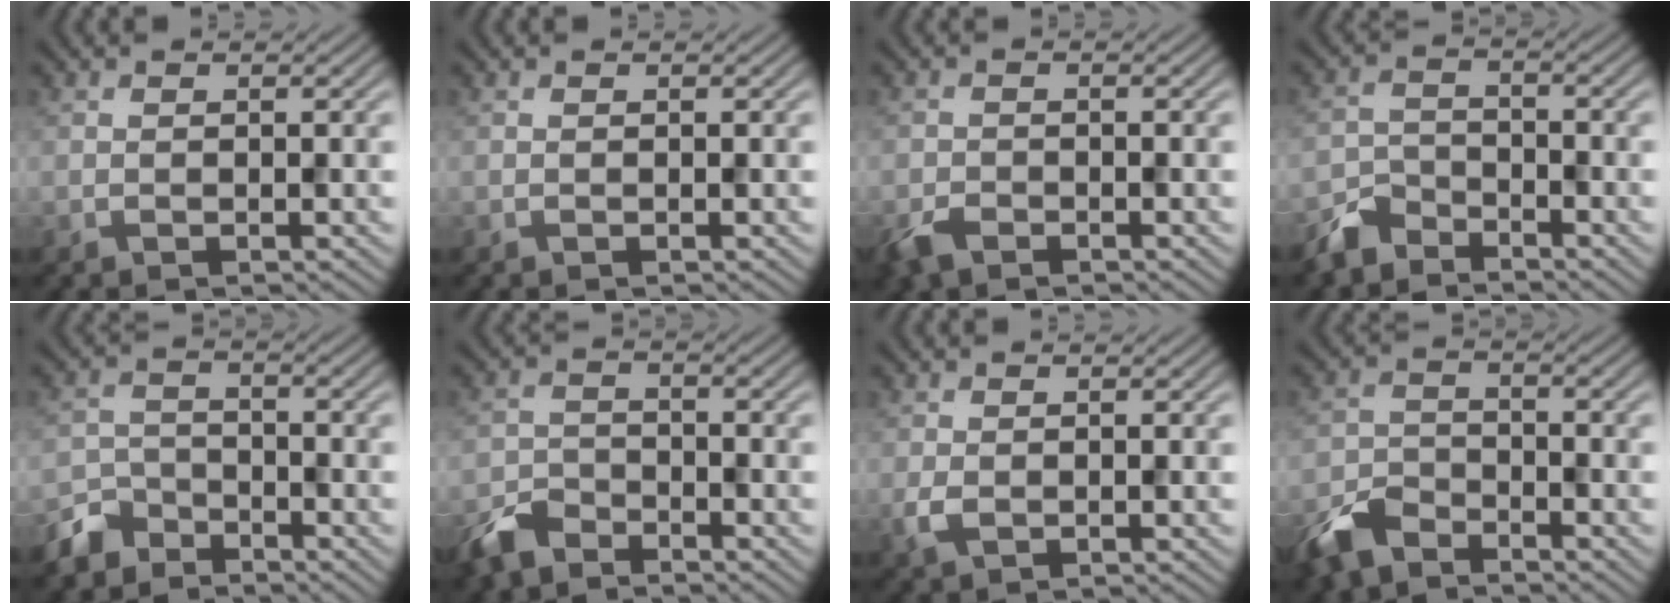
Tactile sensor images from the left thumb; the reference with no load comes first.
{"total": 0.0}
{"total": 2.8, "force": [-2.1, 1.3, 1.4], "torque": [-0.035, -0.009, -0.047]}
{"total": 4.2, "force": [-3.8, 1.5, 1.0], "torque": [-0.022, -0.002, -0.088]}
{"total": 4.8, "force": [-4.1, 2.3, 1.1], "torque": [-0.026, -0.003, -0.093]}
{"total": 4.6, "force": [-3.9, 1.9, 1.5], "torque": [-0.033, -0.007, -0.089]}
{"total": 1.9, "force": [-0.5, 1.2, 1.3], "torque": [-0.039, -0.005, -0.007]}
{"total": 5.7, "force": [-4.6, 2.4, 2.3], "torque": [-0.050, -0.008, -0.106]}